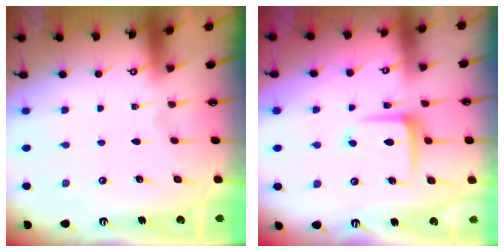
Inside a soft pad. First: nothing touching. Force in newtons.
{"total": 7.7, "press": 7.7, "slide": 0.5}